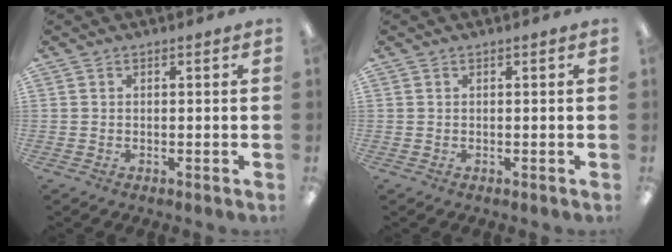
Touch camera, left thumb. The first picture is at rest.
{"total": 0.0}